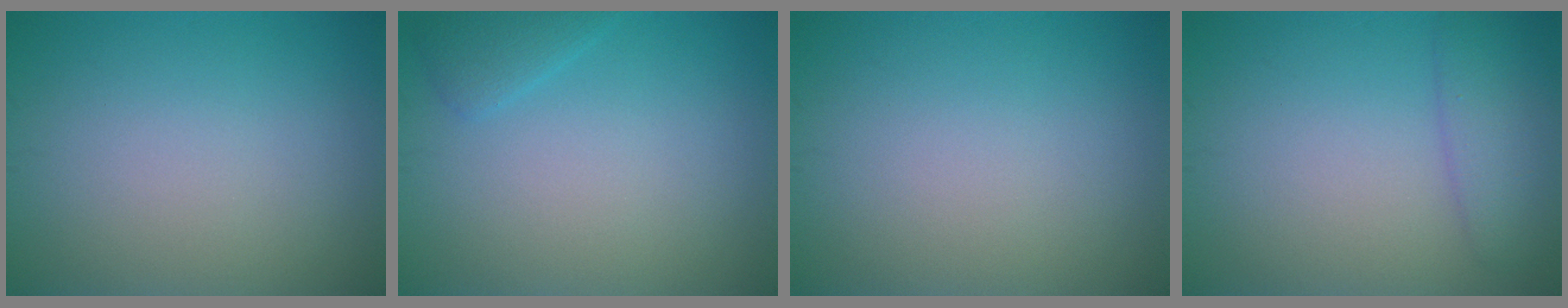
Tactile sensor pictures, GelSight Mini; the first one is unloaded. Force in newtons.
{"total": 1.4, "press": 1.4, "slide": 0.1}
{"total": 0.0}
{"total": 2.8, "press": 2.8, "slide": 0.1}